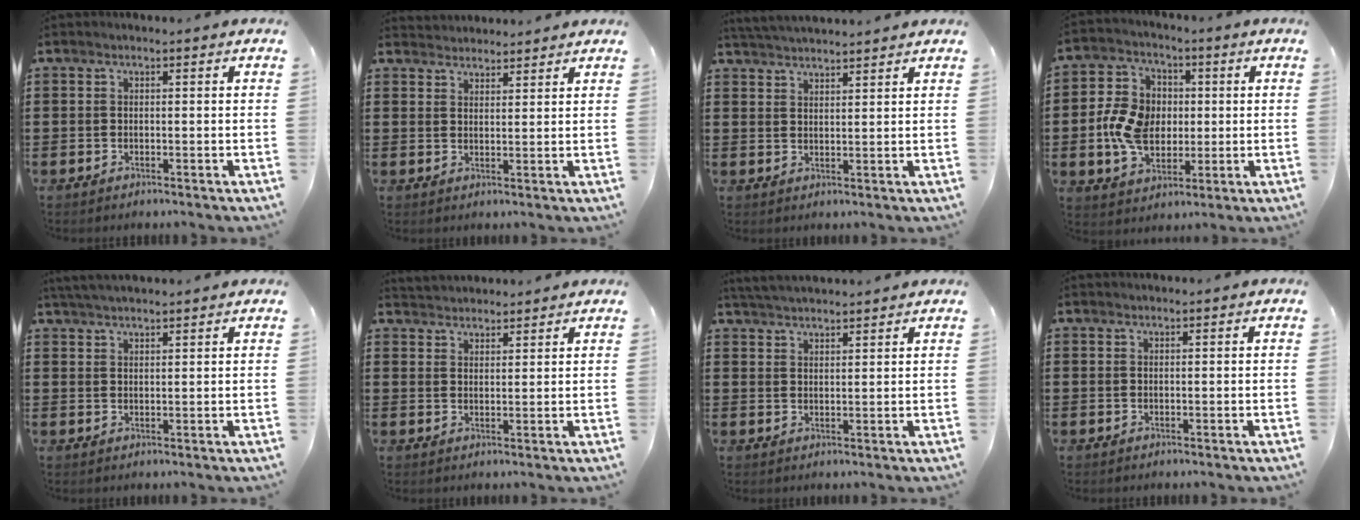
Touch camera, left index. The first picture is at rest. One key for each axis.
{"total": 2.5, "fx": 2.4, "fy": 0.2, "fz": -0.4, "tx": 0.001, "ty": -0.005, "tz": 0.048}
{"total": 3.2, "fx": 3.1, "fy": -0.3, "fz": 0.3, "tx": -0.016, "ty": -0.009, "tz": 0.059}
{"total": 9.0, "fx": -0.4, "fy": 7.1, "fz": 5.5, "tx": -0.125, "ty": 0.014, "tz": -0.008}
{"total": 3.3, "fx": 3.2, "fy": 0.0, "fz": 0.8, "tx": -0.023, "ty": -0.004, "tz": 0.062}
{"total": 2.7, "fx": 2.7, "fy": 0.2, "fz": -0.4, "tx": 0.000, "ty": -0.006, "tz": 0.052}
{"total": 3.4, "fx": 3.3, "fy": -0.2, "fz": 0.4, "tx": -0.018, "ty": -0.009, "tz": 0.062}
{"total": 0.7, "fx": 0.7, "fy": 0.0, "fz": 0.2, "tx": -0.005, "ty": -0.002, "tz": 0.014}